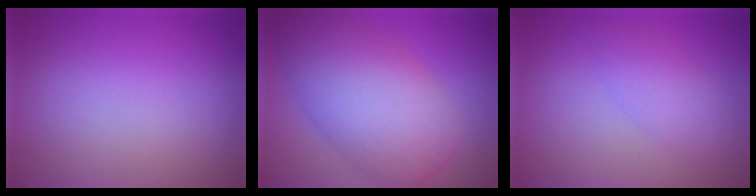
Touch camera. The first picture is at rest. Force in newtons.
{"total": 9.3, "press": 9.3, "slide": 0.6}
{"total": 2.2, "press": 2.2, "slide": 0.1}